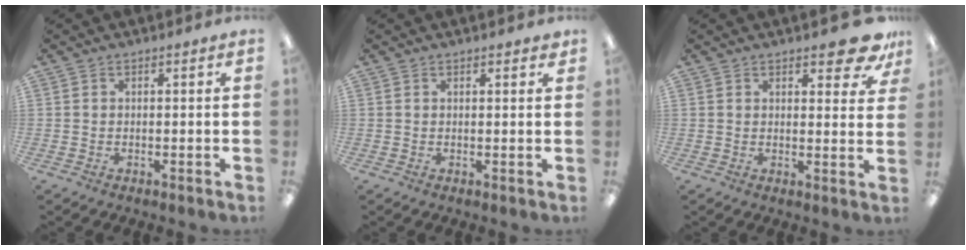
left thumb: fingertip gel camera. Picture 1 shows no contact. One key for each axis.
{"total": 1.2, "fx": 1.0, "fy": 0.3, "fz": 0.6, "tx": -0.004, "ty": -0.002, "tz": 0.015}
{"total": 8.2, "fx": 6.1, "fy": 2.8, "fz": 4.8, "tx": -0.043, "ty": -0.040, "tz": 0.099}